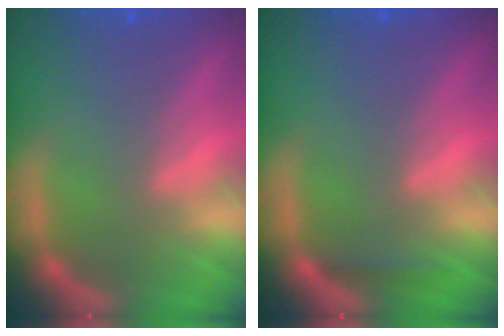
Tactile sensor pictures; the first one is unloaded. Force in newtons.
{"total": 0.9}